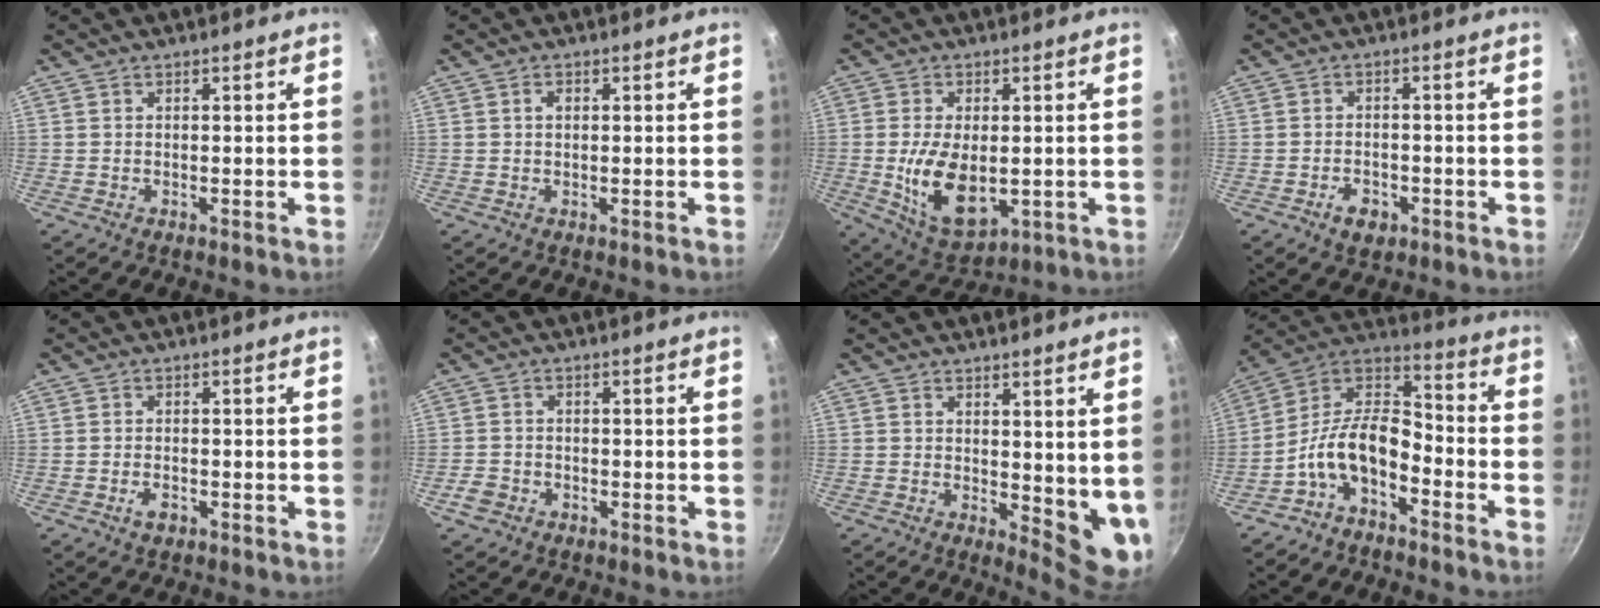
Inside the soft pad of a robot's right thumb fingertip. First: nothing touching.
{"total": 1.3, "force": [0.2, 0.9, 0.9], "torque": [-0.015, 0.005, 0.002]}
{"total": 12.4, "force": [-1.1, 7.0, 10.2], "torque": [-0.177, -0.009, -0.001]}
{"total": 4.2, "force": [-2.1, 2.7, 2.5], "torque": [-0.035, 0.016, -0.033]}
{"total": 2.4, "force": [-1.3, 1.3, 1.6], "torque": [-0.028, 0.010, -0.023]}
{"total": 3.3, "force": [-1.9, 2.4, 1.3], "torque": [-0.026, 0.022, -0.034]}
{"total": 6.7, "force": [2.2, 2.7, 5.8], "torque": [-0.057, -0.028, 0.036]}
{"total": 12.2, "force": [-6.0, 6.2, 8.5], "torque": [-0.155, 0.075, -0.132]}